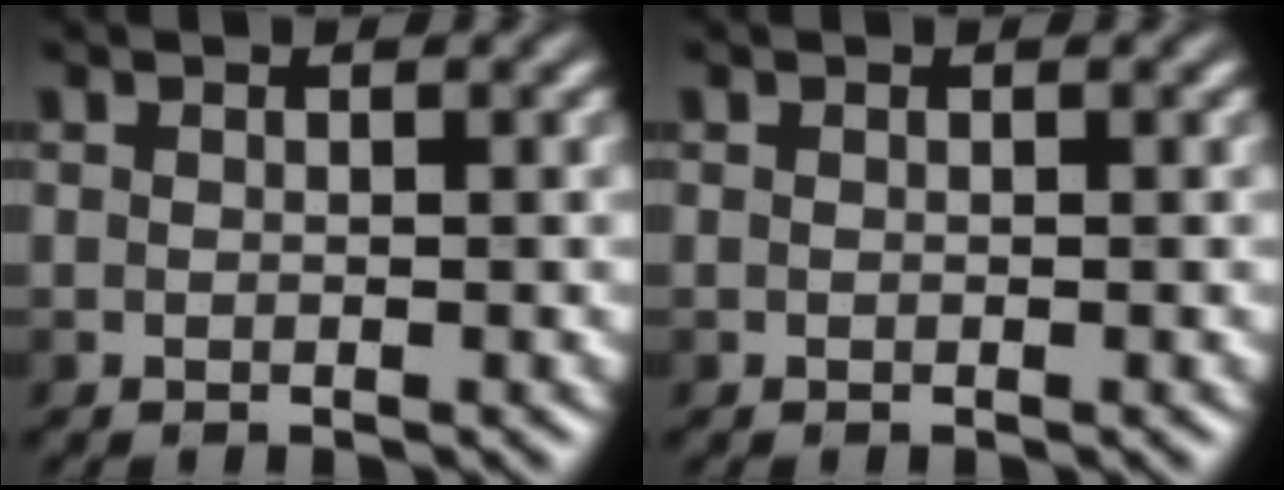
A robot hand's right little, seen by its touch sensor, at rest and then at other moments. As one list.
[{"total": 0.0}]